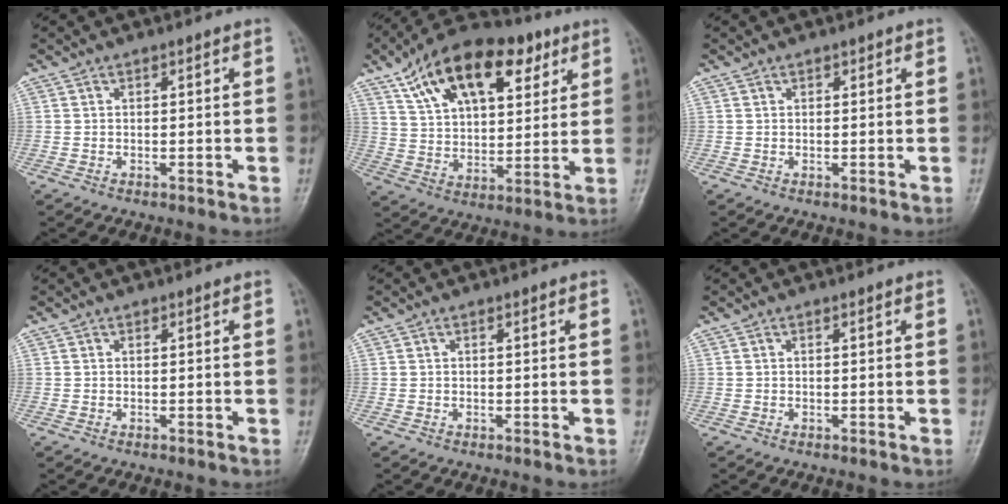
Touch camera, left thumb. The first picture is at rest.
{"total": 21.2, "force": [10.5, 11.5, 14.5], "torque": [-0.204, -0.006, 0.179]}
{"total": 0.6, "force": [0.5, 0.3, 0.3], "torque": [0.001, -0.001, 0.006]}
{"total": 0.0}
{"total": 0.0}
{"total": 0.0}